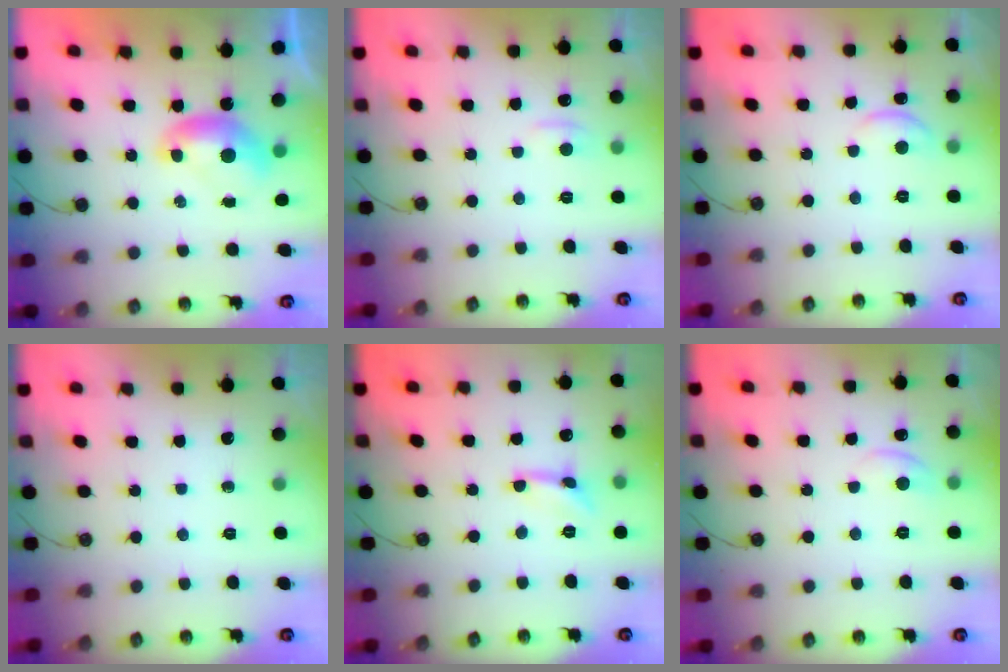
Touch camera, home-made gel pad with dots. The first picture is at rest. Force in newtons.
{"total": 1.7, "press": 1.6, "slide": 0.5}
{"total": 0.5, "press": 0.4, "slide": 0.3}
{"total": 0.0}
{"total": 0.9, "press": 0.8, "slide": 0.3}
{"total": 2.1, "press": 2.1, "slide": 0.5}